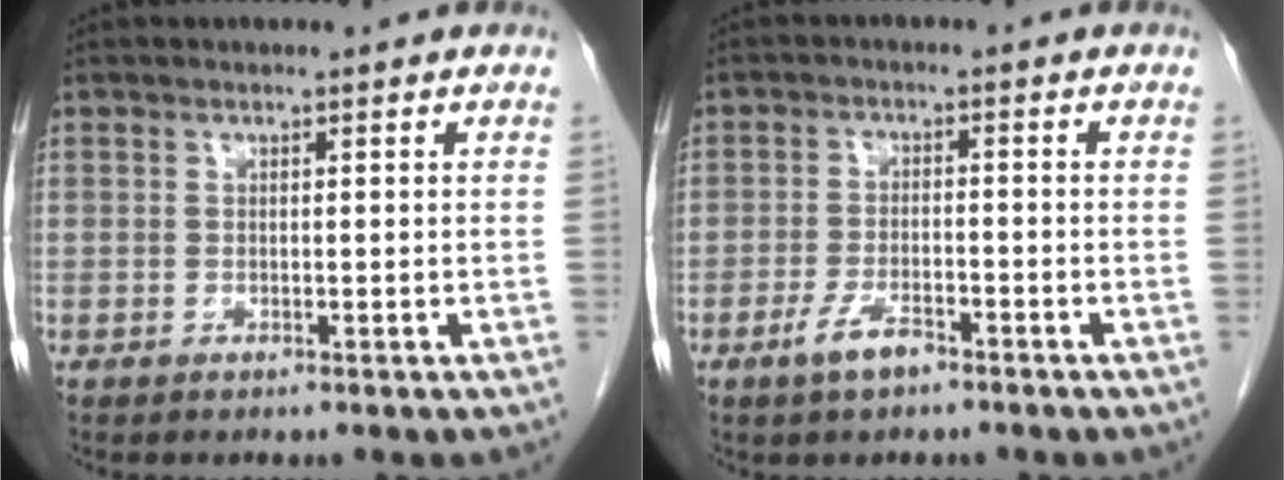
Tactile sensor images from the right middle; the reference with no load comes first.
{"total": 3.9, "force": [-2.7, 1.2, 2.6], "torque": [-0.057, 0.000, -0.049]}